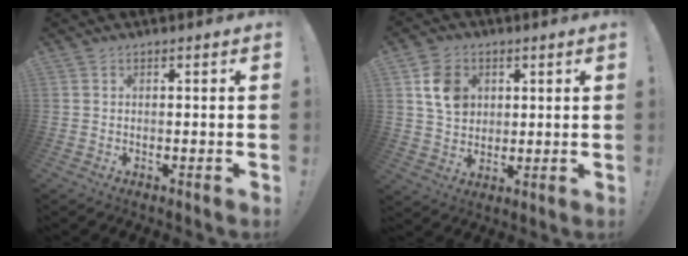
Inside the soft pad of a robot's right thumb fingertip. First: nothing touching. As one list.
[{"total": 10.8, "force": [3.6, 8.6, 5.3], "torque": [-0.071, -0.002, 0.072]}]